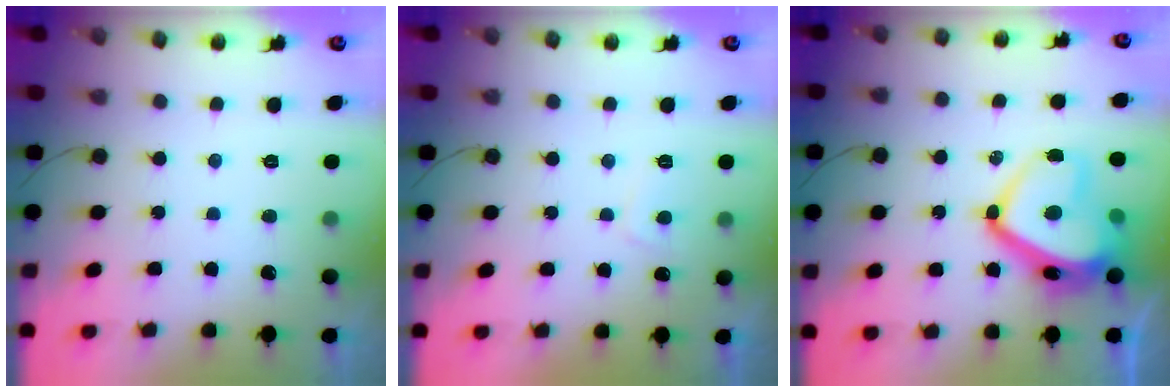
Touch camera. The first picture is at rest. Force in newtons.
{"total": 2.8, "press": 2.7, "slide": 0.9}
{"total": 18.3, "press": 18.2, "slide": 2.1}